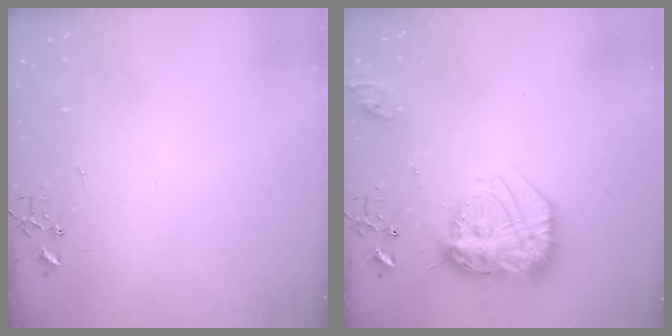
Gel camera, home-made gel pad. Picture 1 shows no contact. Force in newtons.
{"total": 20.9, "press": 20.8, "slide": 1.7}